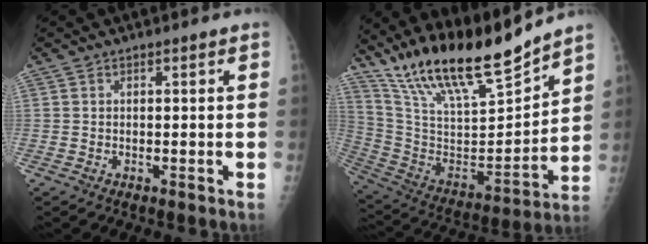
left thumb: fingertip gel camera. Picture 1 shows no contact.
{"total": 21.5, "force": [18.2, 3.6, 10.9], "torque": [-0.162, -0.098, 0.334]}